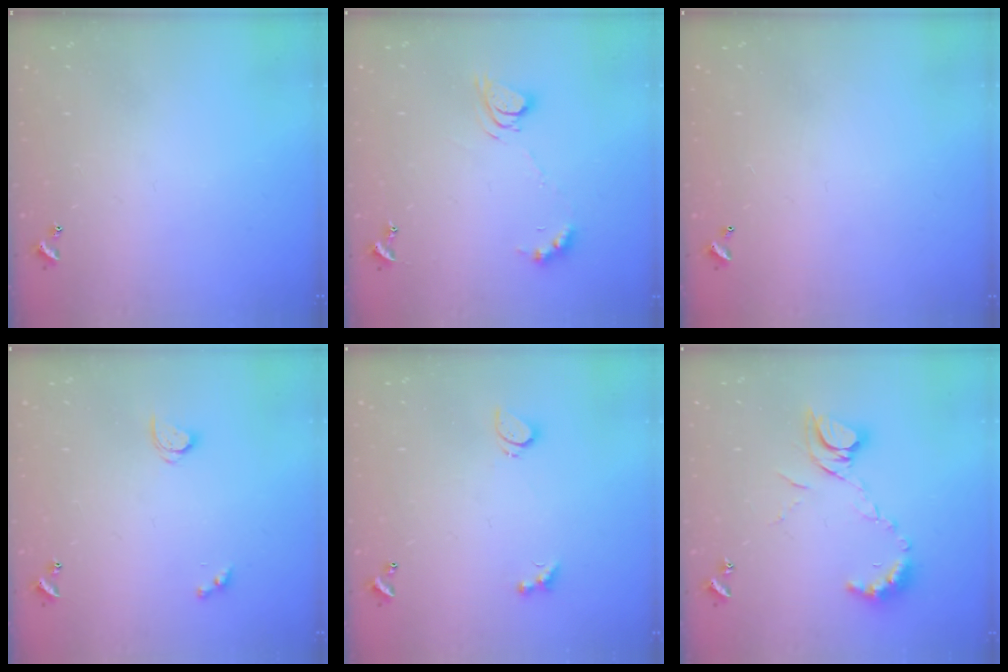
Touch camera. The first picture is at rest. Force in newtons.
{"total": 7.8, "press": 7.7, "slide": 0.9}
{"total": 2.9, "press": 2.9, "slide": 0.1}
{"total": 2.8, "press": 2.8, "slide": 0.3}
{"total": 2.2, "press": 2.1, "slide": 0.6}
{"total": 9.8, "press": 9.8, "slide": 1.0}